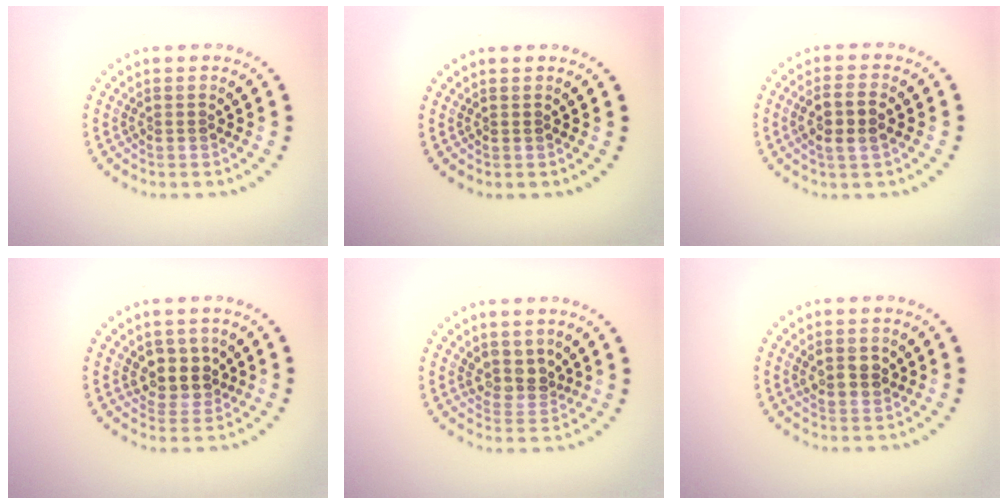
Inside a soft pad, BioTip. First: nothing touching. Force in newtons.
{"total": 0.0}
{"total": 3.0, "press": 2.9, "slide": 0.8}
{"total": 3.1, "press": 2.7, "slide": 1.6}
{"total": 2.5, "press": 2.0, "slide": 1.5}
{"total": 2.3, "press": 2.1, "slide": 0.8}